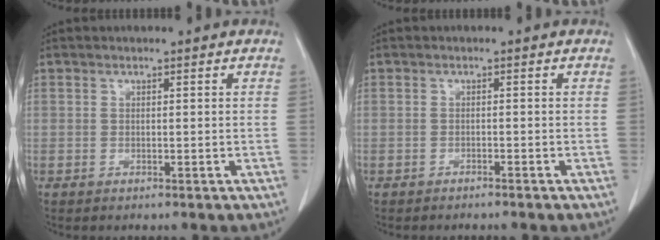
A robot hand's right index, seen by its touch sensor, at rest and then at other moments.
{"total": 1.3, "force": [-1.2, 0.1, 0.5], "torque": [-0.010, 0.000, -0.014]}